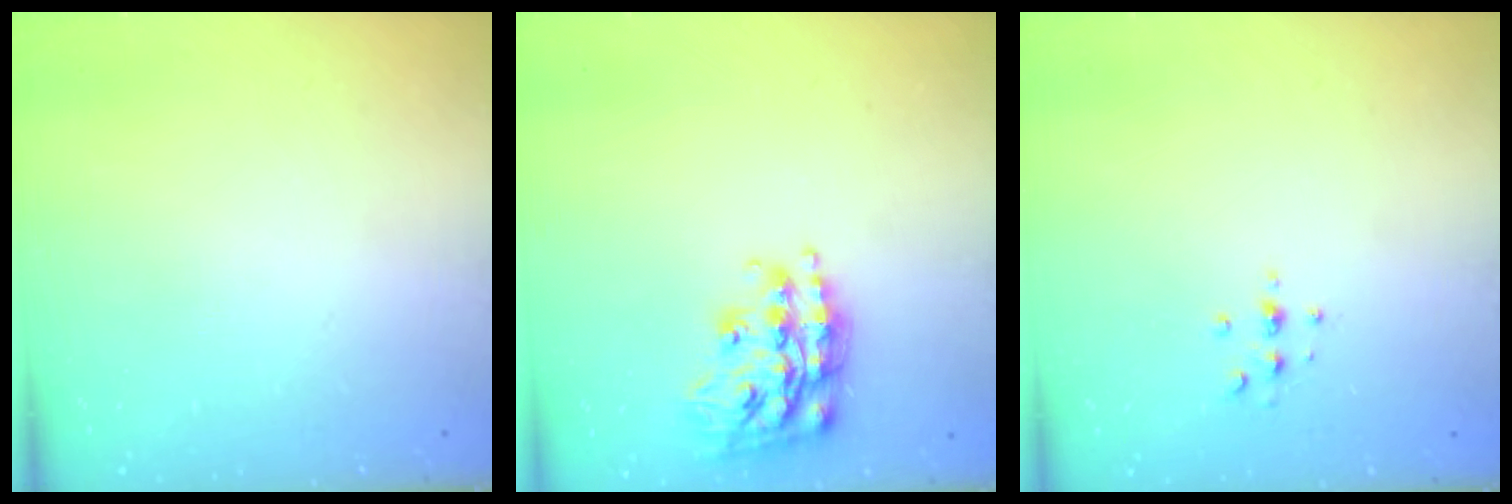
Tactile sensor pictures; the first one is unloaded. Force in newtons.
{"total": 17.9, "press": 17.8, "slide": 1.1}
{"total": 3.0, "press": 3.0, "slide": 0.3}